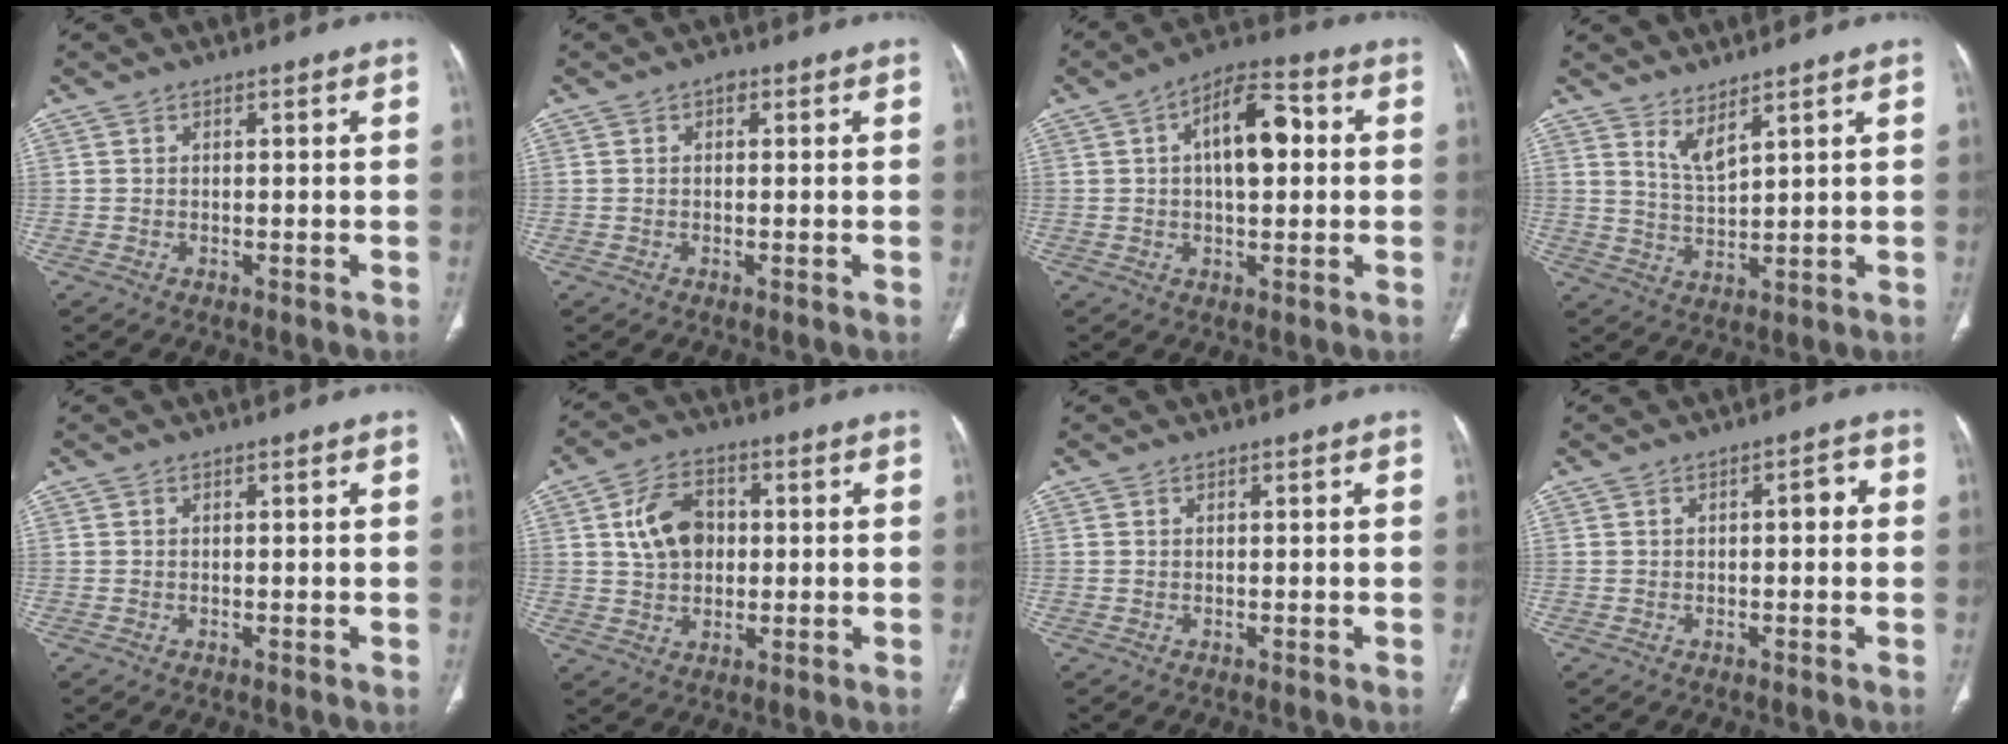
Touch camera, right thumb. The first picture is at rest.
{"total": 1.4, "force": [0.4, 1.0, 0.9], "torque": [-0.012, 0.005, 0.004]}
{"total": 11.5, "force": [1.9, 5.6, 9.9], "torque": [-0.142, 0.022, 0.021]}
{"total": 4.3, "force": [3.2, 0.8, 2.7], "torque": [-0.053, -0.039, 0.070]}
{"total": 0.0}
{"total": 9.3, "force": [1.5, 6.7, 6.3], "torque": [-0.093, 0.007, 0.024]}
{"total": 0.0}
{"total": 2.6, "force": [0.1, 1.3, 2.2], "torque": [-0.023, 0.012, -0.005]}